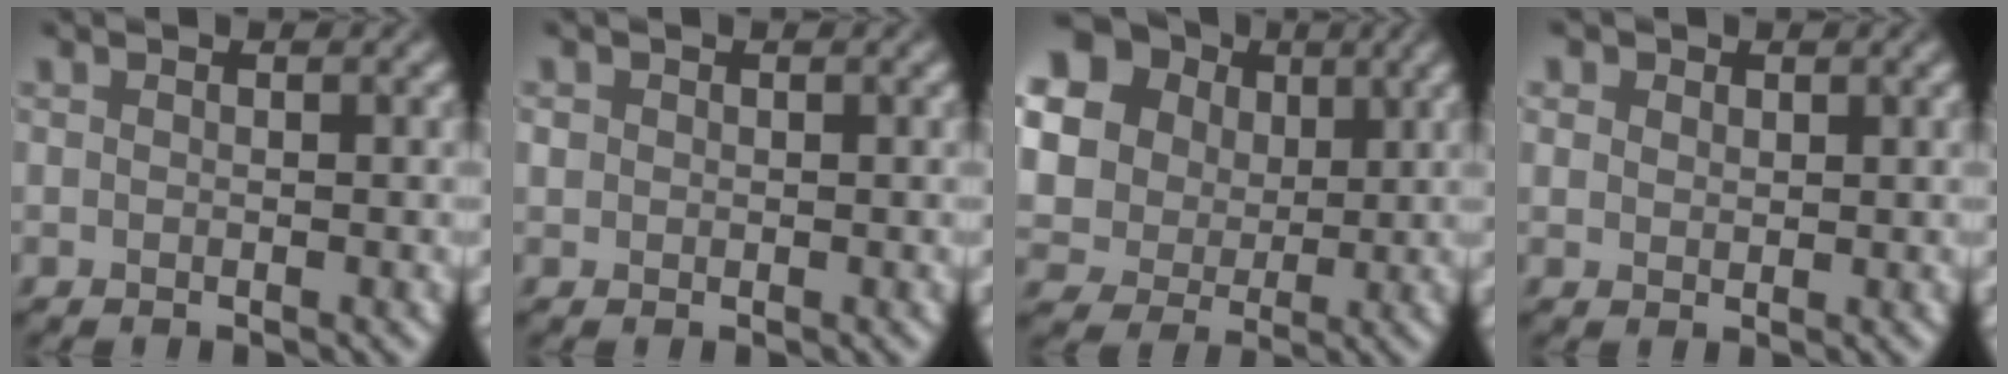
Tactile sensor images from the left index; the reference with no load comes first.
{"total": 0.8, "force": [0.1, 0.7, 0.1], "torque": [0.001, 0.001, 0.000]}
{"total": 15.6, "force": [5.8, 13.2, 6.1], "torque": [-0.177, 0.008, 0.108]}
{"total": 2.3, "force": [1.4, 1.6, 0.9], "torque": [-0.022, 0.003, 0.016]}